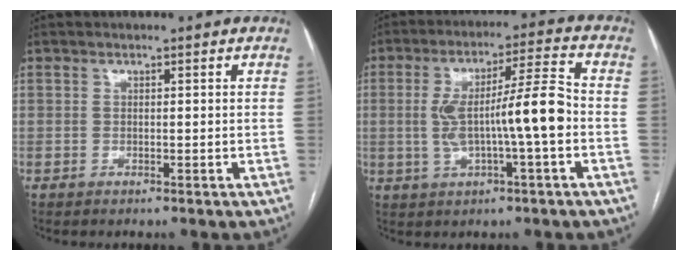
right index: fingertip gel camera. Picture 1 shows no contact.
{"total": 10.9, "force": [-1.2, 0.7, 10.9], "torque": [-0.193, 0.021, -0.019]}